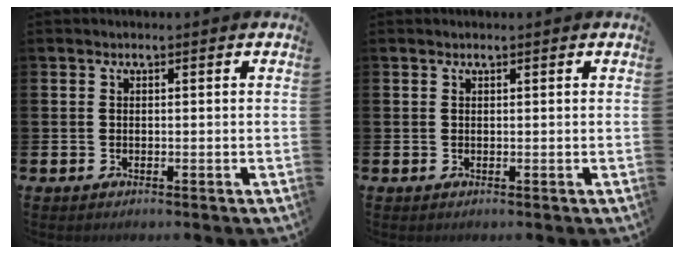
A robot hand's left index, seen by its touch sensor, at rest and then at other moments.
{"total": 0.5, "force": [0.5, 0.0, 0.1], "torque": [0.002, -0.002, 0.009]}